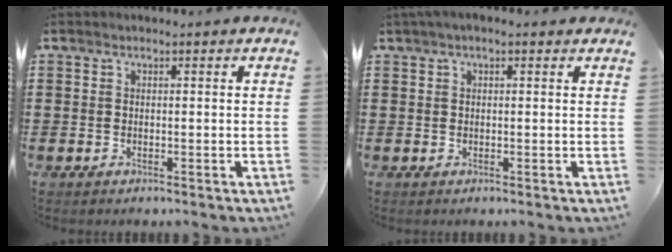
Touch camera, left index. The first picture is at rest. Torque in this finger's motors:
{"motor_torque": [2.07, -0.06, 0.46, 0.16]}